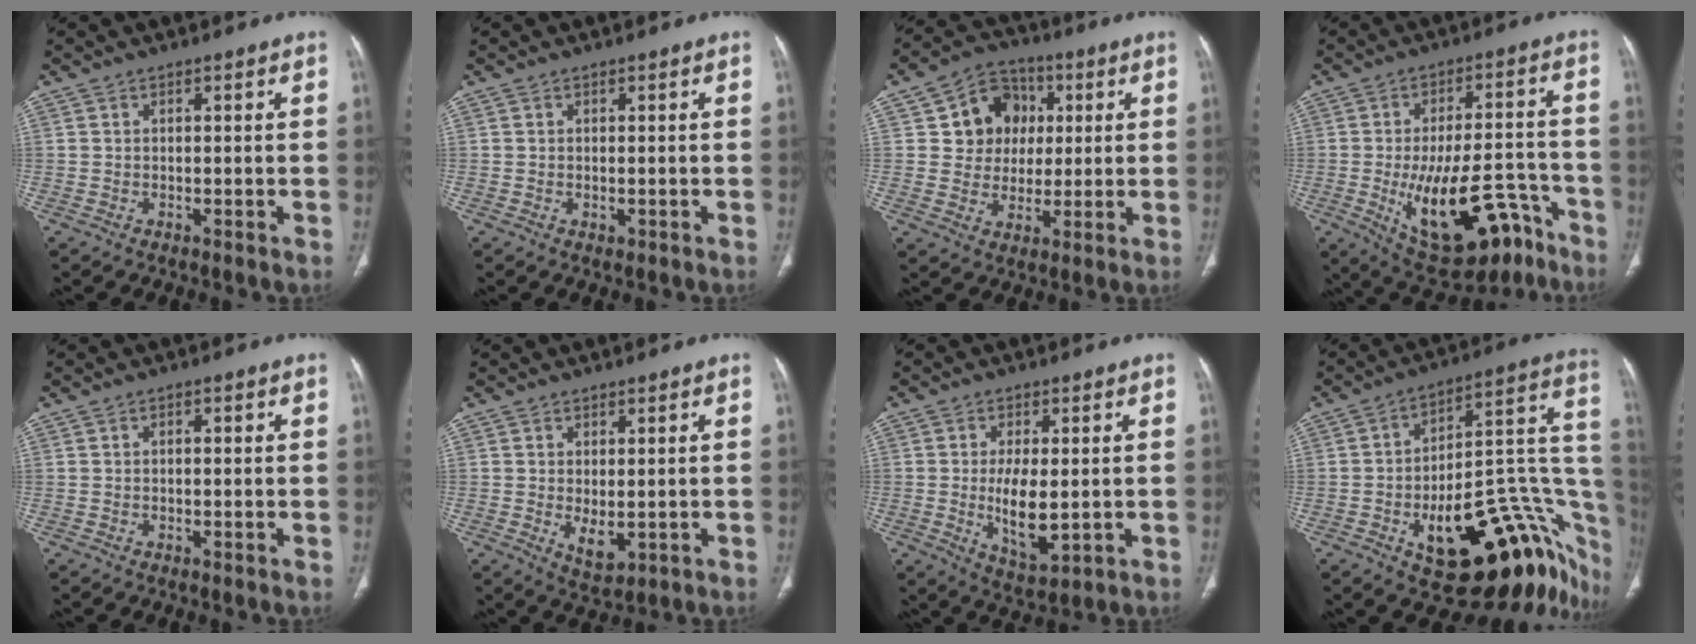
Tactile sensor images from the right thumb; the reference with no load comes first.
{"total": 0.7, "force": [-0.2, 0.5, 0.5], "torque": [-0.008, -0.002, 0.002]}
{"total": 11.0, "force": [2.7, 9.8, 4.3], "torque": [-0.017, 0.001, 0.043]}
{"total": 20.3, "force": [-9.9, 9.1, 15.2], "torque": [-0.206, 0.053, -0.131]}
{"total": 1.0, "force": [0.1, 0.3, 0.9], "torque": [-0.020, 0.004, 0.002]}
{"total": 4.4, "force": [-0.5, 2.3, 3.7], "torque": [-0.054, -0.012, 0.009]}
{"total": 9.1, "force": [-0.6, 4.0, 8.1], "torque": [-0.135, -0.019, 0.001]}
{"total": 31.0, "force": [-12.1, 13.3, 25.3], "torque": [-0.229, 0.082, -0.162]}